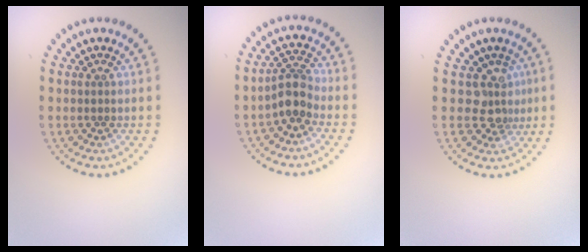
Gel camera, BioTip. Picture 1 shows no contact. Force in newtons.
{"total": 2.7, "press": 2.2, "slide": 1.6}
{"total": 2.4, "press": 1.9, "slide": 1.4}